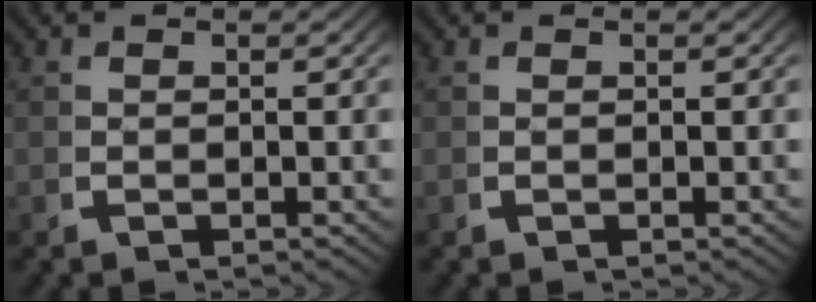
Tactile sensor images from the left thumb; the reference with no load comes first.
{"total": 0.0}